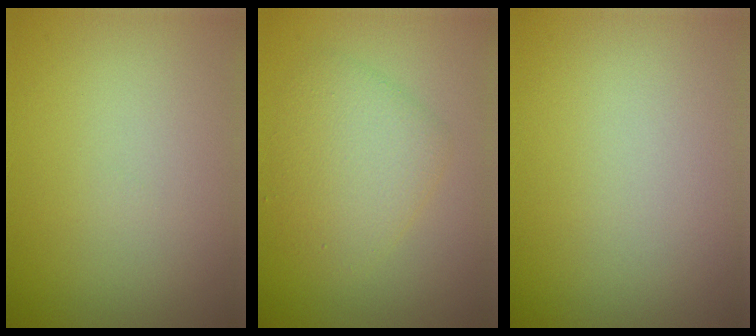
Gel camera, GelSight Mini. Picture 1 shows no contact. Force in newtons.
{"total": 3.8, "press": 3.8, "slide": 0.1}
{"total": 0.0}